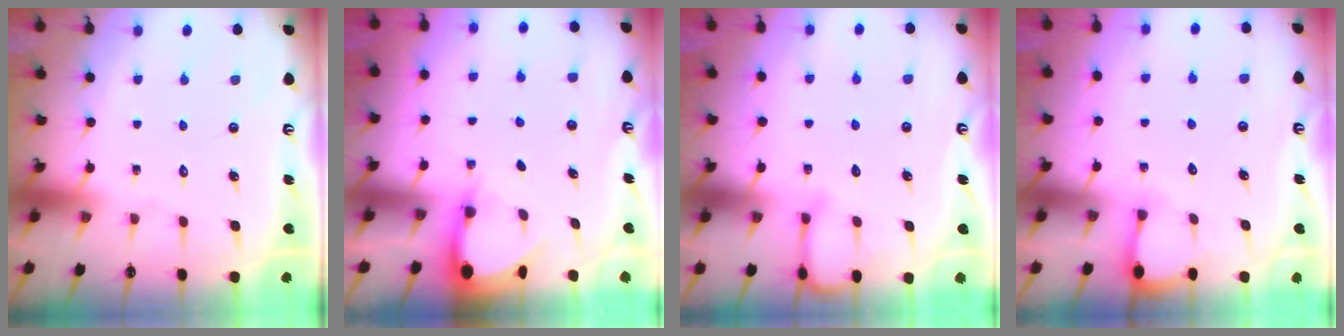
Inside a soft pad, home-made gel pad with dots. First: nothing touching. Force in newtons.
{"total": 4.0, "press": 4.0, "slide": 0.2}
{"total": 4.3, "press": 4.3, "slide": 0.4}
{"total": 3.7, "press": 3.7, "slide": 0.2}